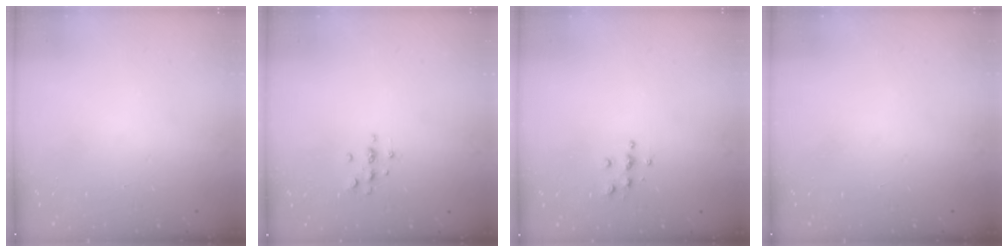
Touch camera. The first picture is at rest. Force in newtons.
{"total": 4.3, "press": 4.2, "slide": 1.0}
{"total": 4.9, "press": 4.9, "slide": 0.5}
{"total": 0.0}